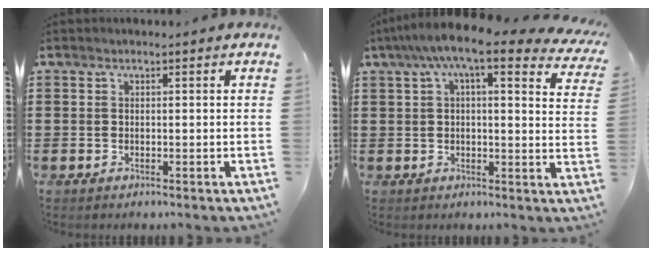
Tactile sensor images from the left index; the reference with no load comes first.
{"total": 8.4, "force": [6.0, 0.9, 5.8], "torque": [-0.123, -0.016, 0.101]}